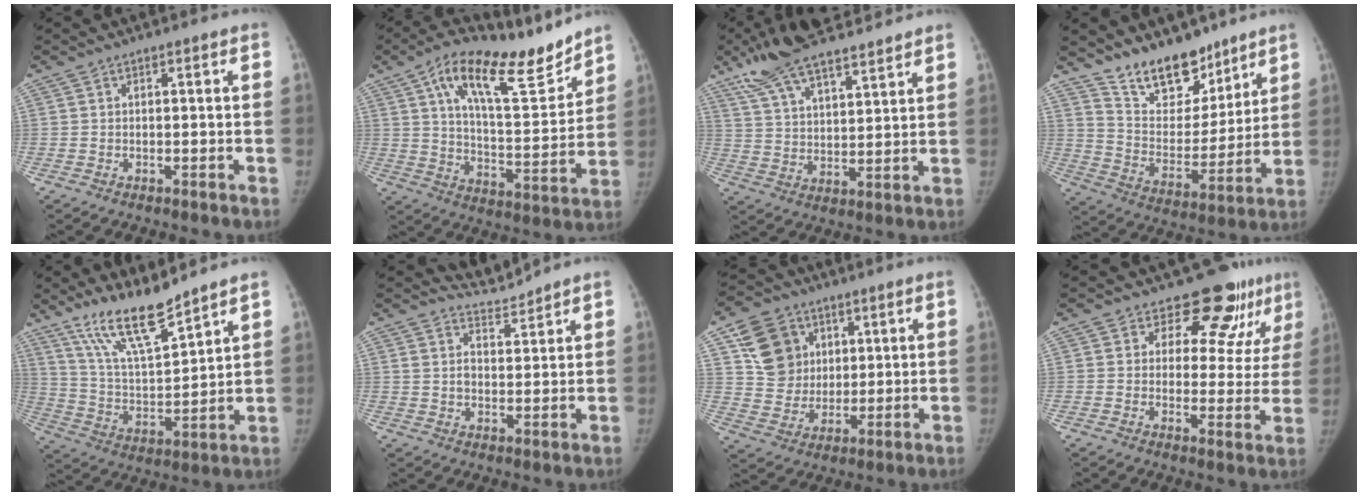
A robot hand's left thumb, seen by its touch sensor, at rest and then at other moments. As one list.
[{"total": 19.3, "force": [13.1, 6.6, 12.5], "torque": [-0.160, -0.064, 0.218]}, {"total": 17.2, "force": [13.0, 5.2, 10.1], "torque": [-0.162, -0.032, 0.231]}, {"total": 16.2, "force": [12.7, 7.8, 6.3], "torque": [-0.052, -0.089, 0.223]}, {"total": 14.1, "force": [11.3, 2.7, 8.0], "torque": [-0.131, -0.069, 0.219]}, {"total": 4.3, "force": [4.2, 0.4, -0.7], "torque": [0.027, -0.037, 0.079]}, {"total": 12.9, "force": [5.2, 10.8, 4.8], "torque": [-0.057, -0.011, 0.101]}, {"total": 11.4, "force": [8.8, 5.8, 4.2], "torque": [-0.003, -0.054, 0.097]}]